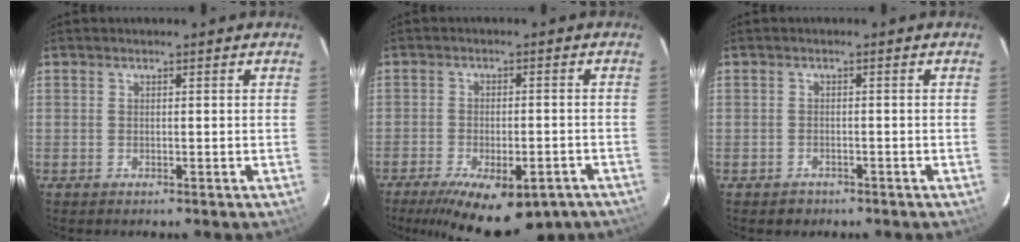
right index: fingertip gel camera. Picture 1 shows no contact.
{"total": 16.9, "force": [-11.6, 6.7, 10.2], "torque": [-0.197, -0.027, -0.158]}
{"total": 2.1, "force": [-1.4, 1.5, 0.2], "torque": [-0.007, 0.003, -0.016]}